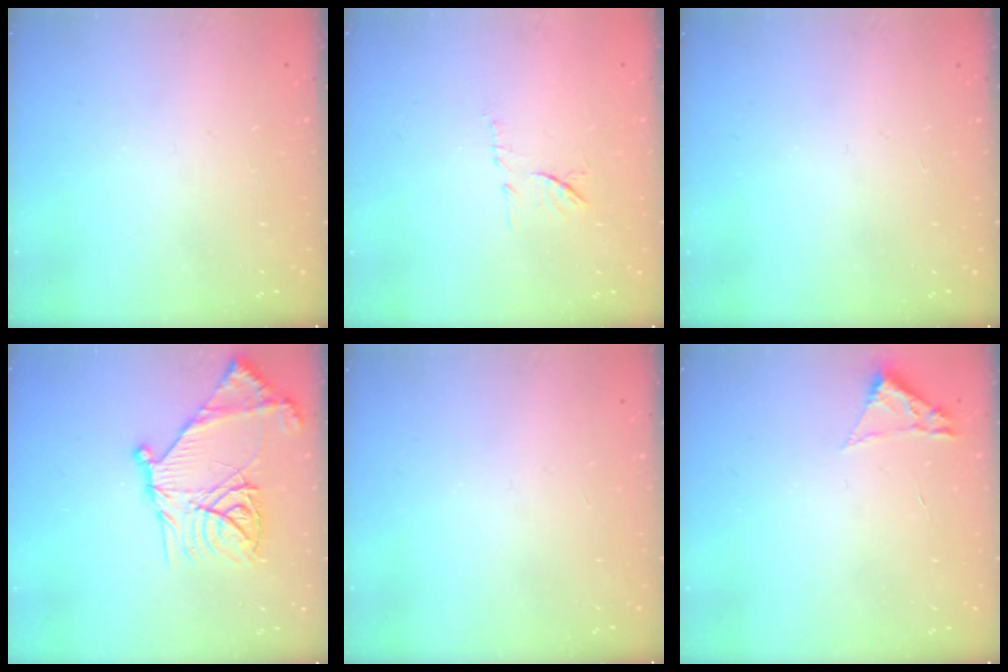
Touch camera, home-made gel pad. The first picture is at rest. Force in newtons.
{"total": 7.1, "press": 7.1, "slide": 1.0}
{"total": 0.0}
{"total": 22.5, "press": 22.4, "slide": 2.2}
{"total": 0.0}
{"total": 1.8, "press": 1.8, "slide": 0.2}